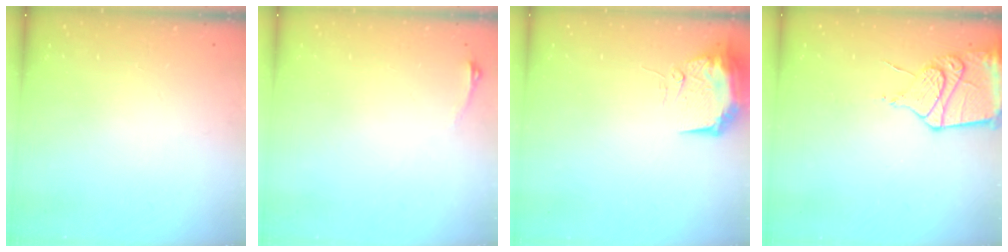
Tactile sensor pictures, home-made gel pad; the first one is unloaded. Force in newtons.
{"total": 2.9, "press": 2.6, "slide": 1.5}
{"total": 9.8, "press": 9.7, "slide": 1.2}
{"total": 13.2, "press": 13.1, "slide": 1.7}